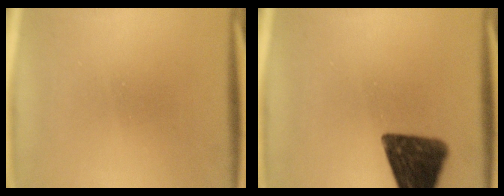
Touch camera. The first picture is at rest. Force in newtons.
{"total": 15.0}